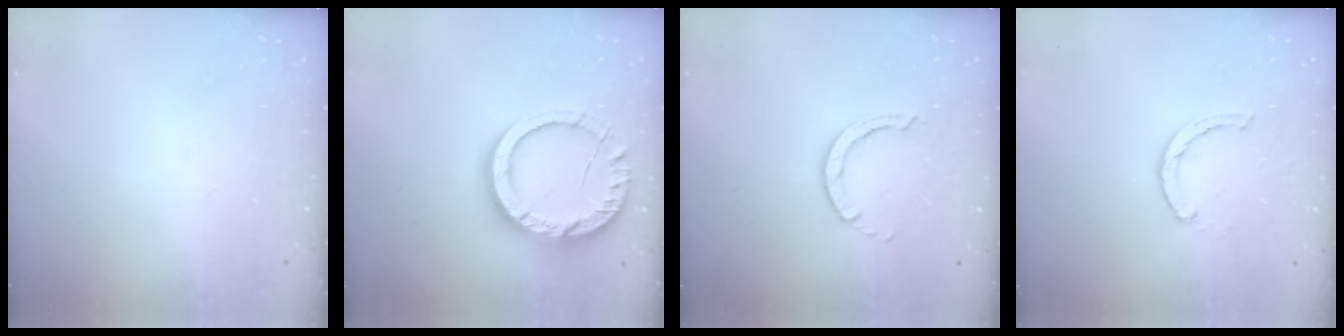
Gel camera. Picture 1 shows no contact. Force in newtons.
{"total": 15.1, "press": 15.0, "slide": 1.2}
{"total": 2.6, "press": 2.6, "slide": 0.3}
{"total": 2.4, "press": 2.4, "slide": 0.4}